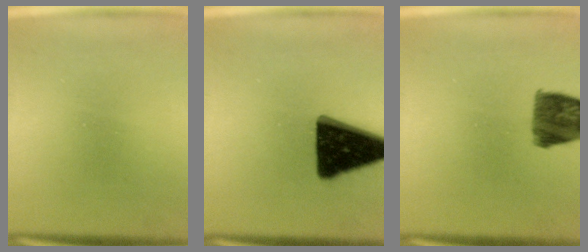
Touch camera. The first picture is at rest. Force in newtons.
{"total": 18.0}
{"total": 9.7}